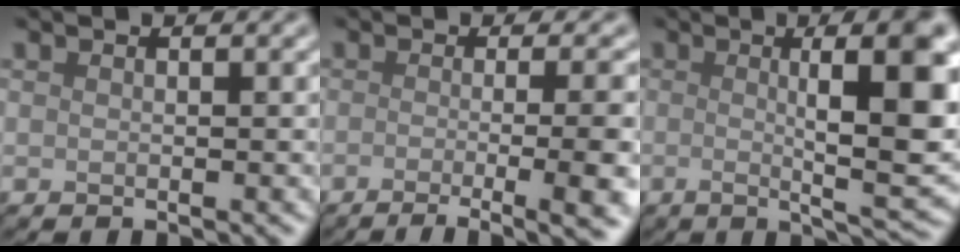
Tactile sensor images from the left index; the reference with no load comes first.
{"total": 10.7, "force": [-3.4, 4.0, 9.3], "torque": [-0.068, 0.003, -0.043]}
{"total": 11.9, "force": [0.9, 3.1, 11.4], "torque": [-0.132, 0.001, 0.015]}